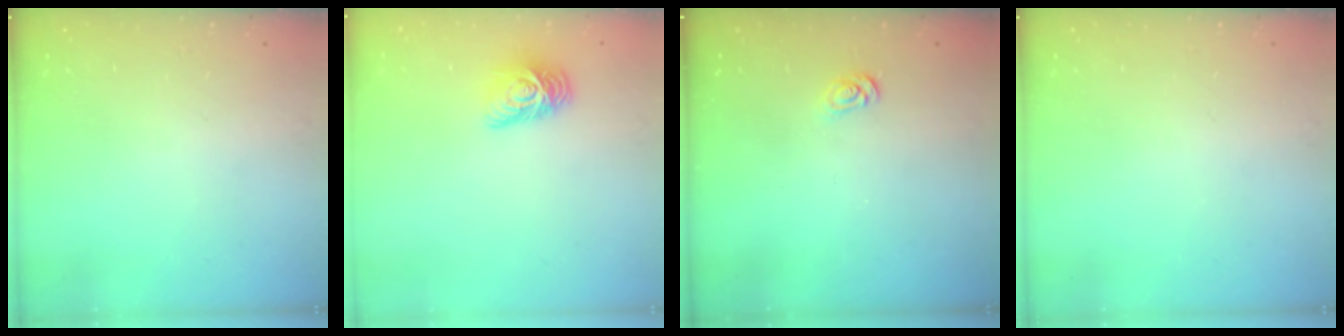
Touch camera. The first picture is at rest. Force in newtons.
{"total": 9.4, "press": 9.4, "slide": 0.6}
{"total": 2.5, "press": 2.4, "slide": 0.3}
{"total": 0.0}